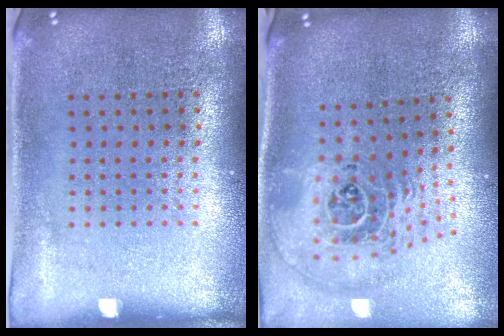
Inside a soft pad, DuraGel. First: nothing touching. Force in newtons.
{"total": 2.5, "press": 1.8, "slide": 1.8}